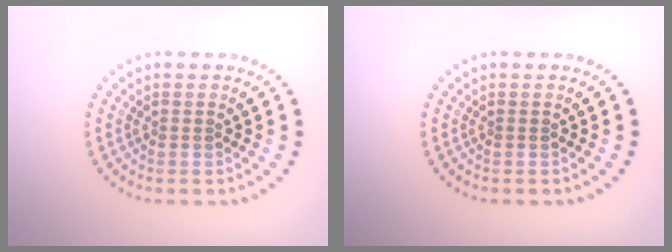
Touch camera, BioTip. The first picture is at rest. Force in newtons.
{"total": 0.0}